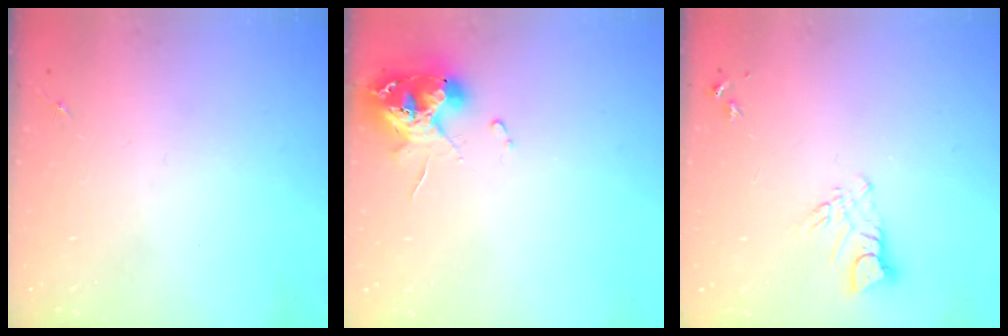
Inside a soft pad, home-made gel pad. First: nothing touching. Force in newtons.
{"total": 11.1, "press": 11.0, "slide": 1.2}
{"total": 6.1, "press": 6.0, "slide": 0.6}